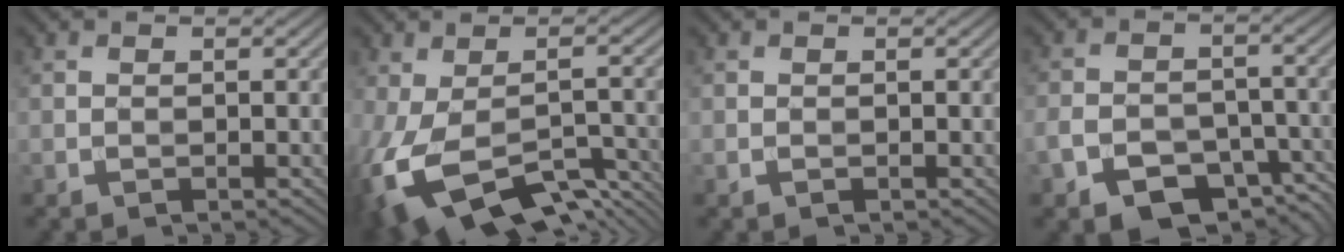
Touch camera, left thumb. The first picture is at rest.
{"total": 12.5, "force": [-6.0, 6.1, 9.0], "torque": [-0.197, -0.042, -0.085]}
{"total": 0.0}
{"total": 9.3, "force": [-5.5, 5.4, 5.3], "torque": [-0.098, -0.018, -0.091]}